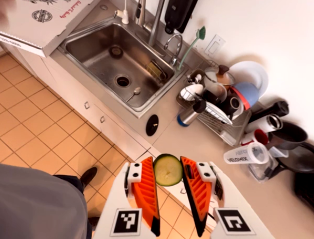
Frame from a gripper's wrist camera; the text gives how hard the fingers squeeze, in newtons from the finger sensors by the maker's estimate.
{"total": 7.5, "left": 7.0, "right": 8.0}